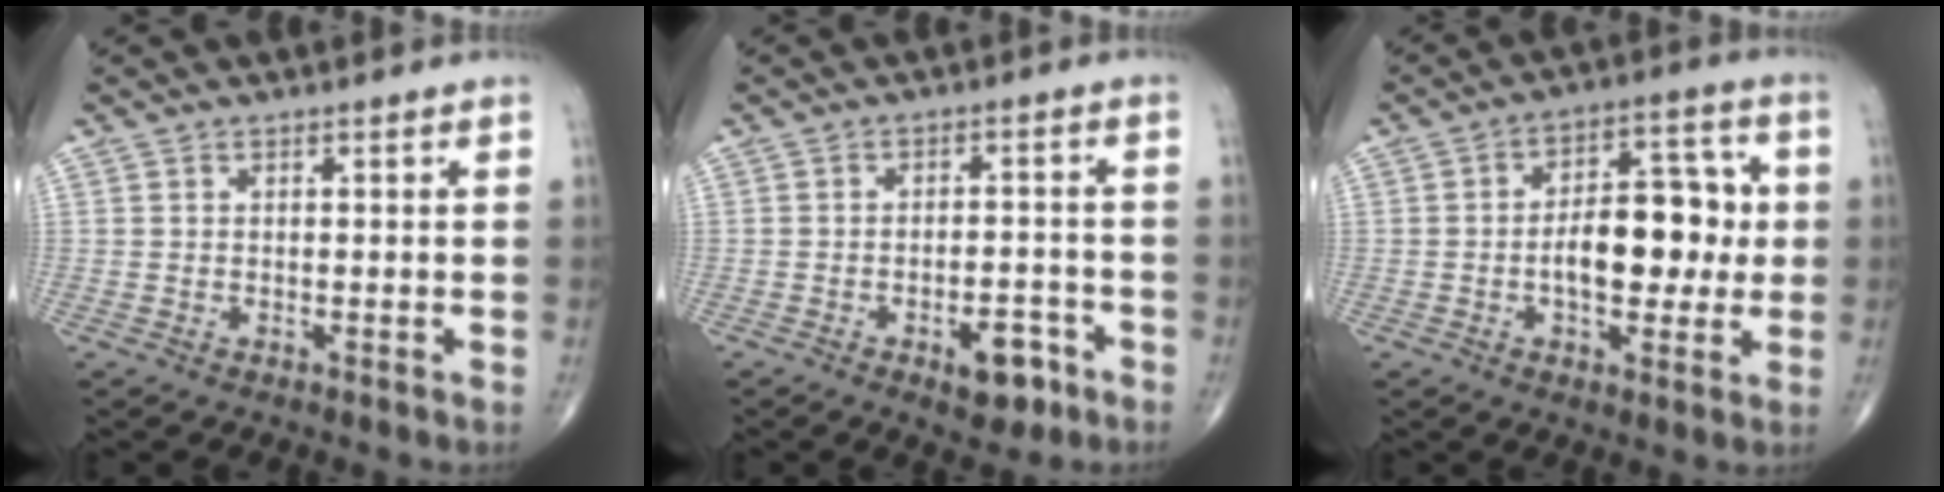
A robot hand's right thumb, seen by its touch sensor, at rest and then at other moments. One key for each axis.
{"total": 6.7, "fx": -3.5, "fy": 3.2, "fz": 4.6, "tx": -0.045, "ty": 0.024, "tz": -0.046}
{"total": 13.5, "fx": -0.6, "fy": 7.4, "fz": 11.2, "tx": -0.132, "ty": 0.027, "tz": -0.013}